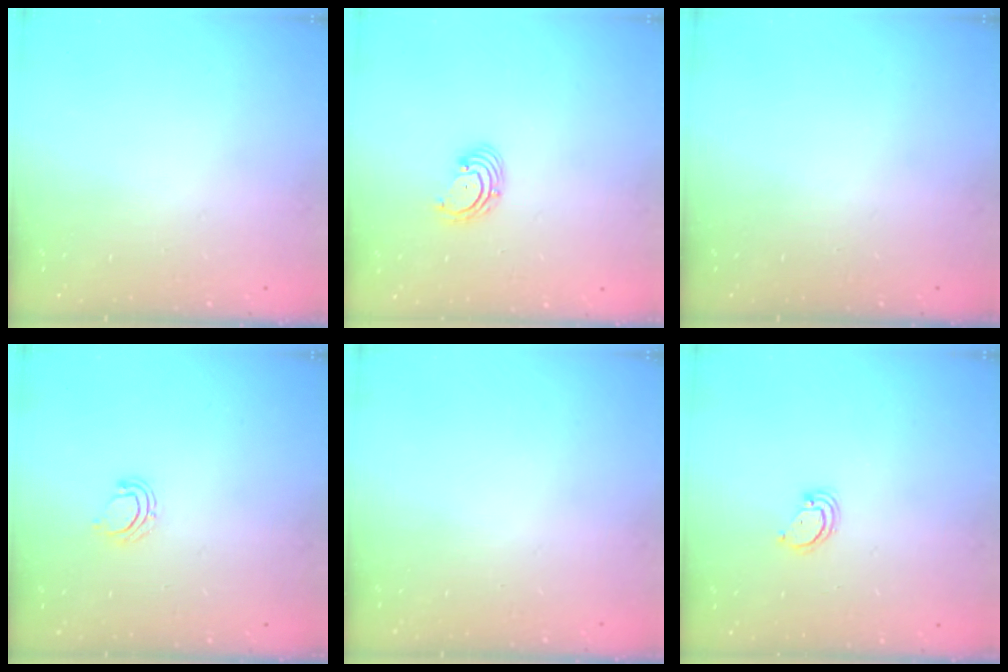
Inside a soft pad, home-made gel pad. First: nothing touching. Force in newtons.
{"total": 2.9, "press": 2.9, "slide": 0.3}
{"total": 0.0}
{"total": 5.0, "press": 4.9, "slide": 1.0}
{"total": 0.0}
{"total": 2.9, "press": 2.8, "slide": 0.2}